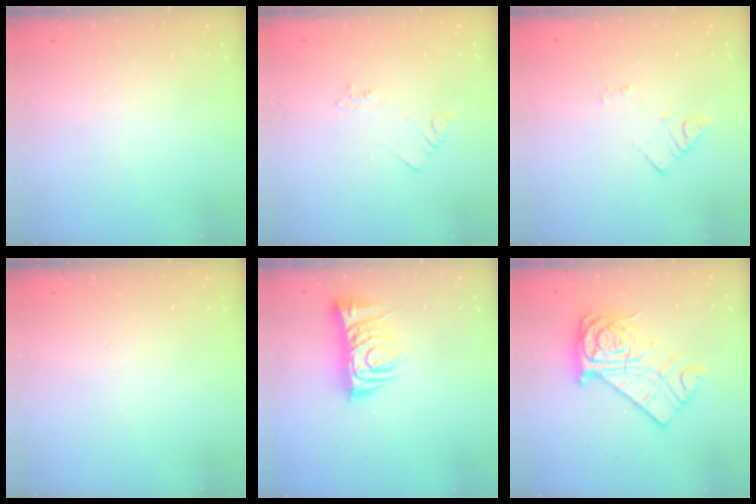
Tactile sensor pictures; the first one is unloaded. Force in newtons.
{"total": 2.5, "press": 2.5, "slide": 0.3}
{"total": 2.9, "press": 2.9, "slide": 0.3}
{"total": 0.0}
{"total": 9.0, "press": 8.9, "slide": 1.4}
{"total": 16.8, "press": 16.7, "slide": 1.7}